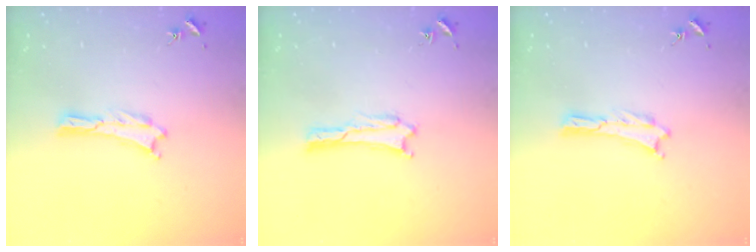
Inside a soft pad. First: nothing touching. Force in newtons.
{"total": 1.7, "press": 1.7, "slide": 0.1}
{"total": 0.0}